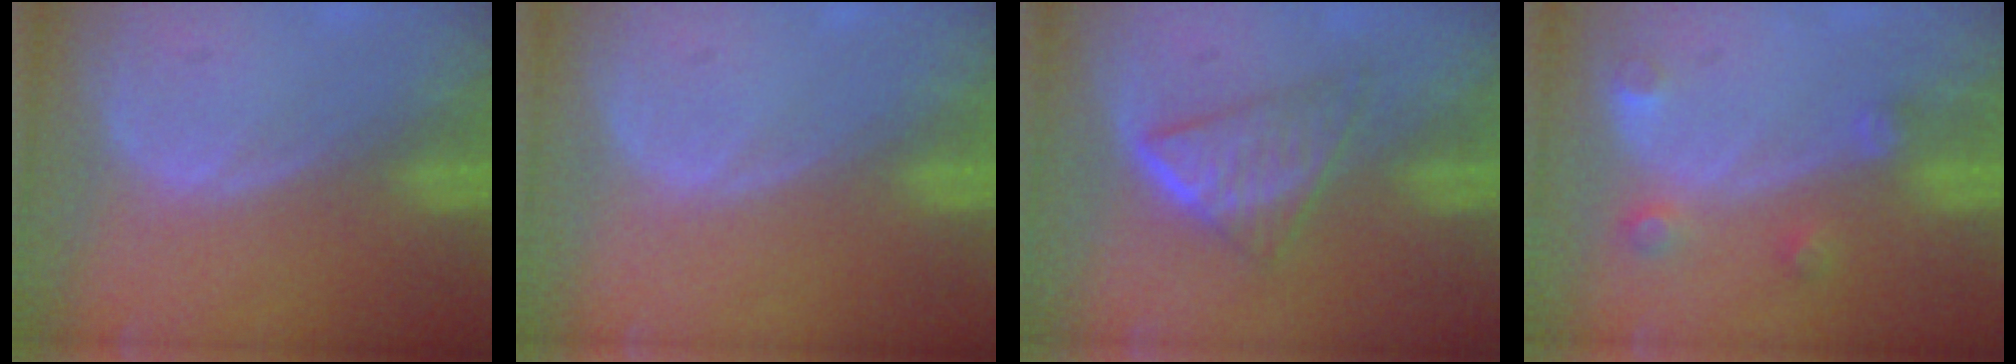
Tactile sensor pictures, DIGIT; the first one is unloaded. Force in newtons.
{"total": 0.0}
{"total": 5.8, "press": 5.2, "slide": 2.5}
{"total": 3.3, "press": 3.0, "slide": 1.2}